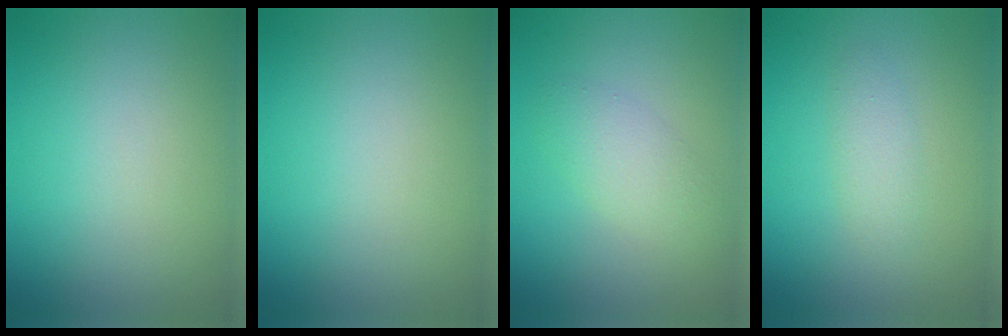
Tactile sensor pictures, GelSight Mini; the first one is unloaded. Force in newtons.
{"total": 0.0}
{"total": 2.5, "press": 2.5, "slide": 0.2}
{"total": 1.6, "press": 1.6, "slide": 0.1}